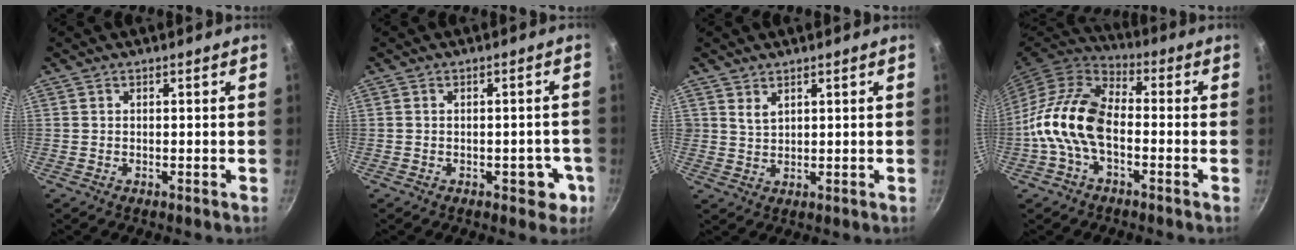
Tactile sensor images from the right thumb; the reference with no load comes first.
{"total": 4.6, "force": [-1.7, 2.8, 3.2], "torque": [-0.010, 0.018, -0.016]}
{"total": 2.3, "force": [1.6, 1.3, 1.1], "torque": [-0.017, -0.011, 0.033]}
{"total": 13.9, "force": [-2.9, 8.1, 10.9], "torque": [-0.199, 0.040, -0.069]}